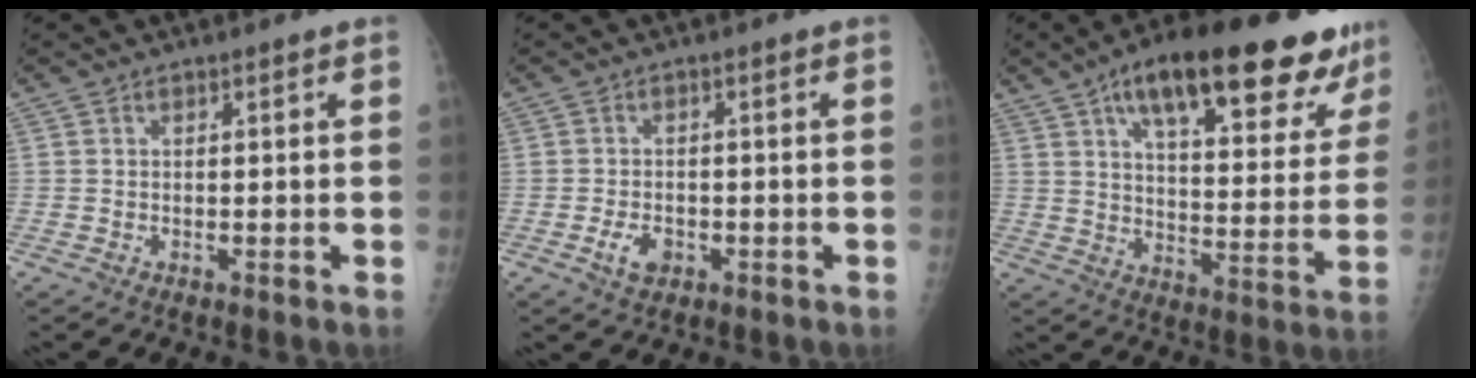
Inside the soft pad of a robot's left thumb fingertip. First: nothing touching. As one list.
[{"total": 3.6, "force": [-1.5, 2.3, 2.3], "torque": [-0.037, 0.008, -0.023]}, {"total": 27.3, "force": [16.5, 9.2, 19.6], "torque": [-0.252, -0.025, 0.242]}]